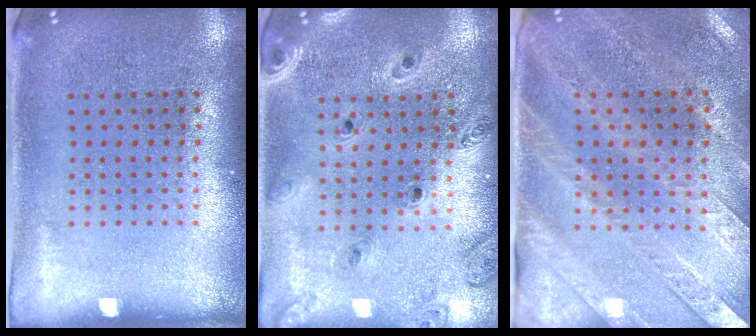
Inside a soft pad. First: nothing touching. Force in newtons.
{"total": 1.3, "press": 1.3, "slide": 0.1}
{"total": 3.0, "press": 2.6, "slide": 1.4}